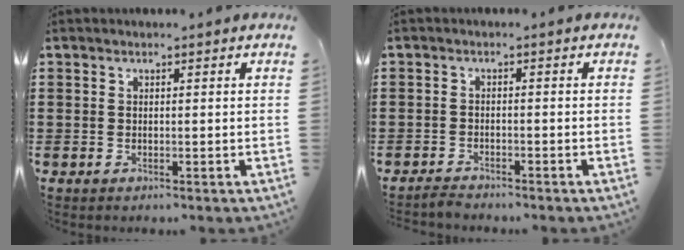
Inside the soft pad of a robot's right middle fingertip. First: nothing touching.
{"total": 1.5, "force": [-1.5, 0.1, 0.1], "torque": [-0.009, 0.000, -0.030]}